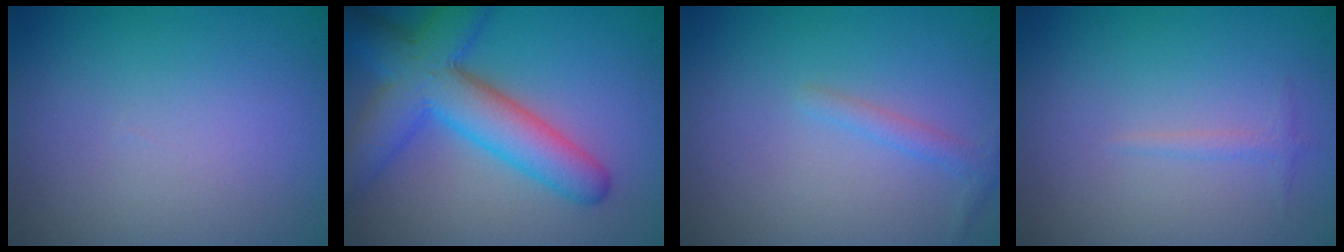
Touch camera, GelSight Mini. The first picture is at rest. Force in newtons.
{"total": 7.8, "press": 7.8, "slide": 0.3}
{"total": 1.2, "press": 1.2, "slide": 0.0}
{"total": 0.7, "press": 0.7, "slide": 0.0}